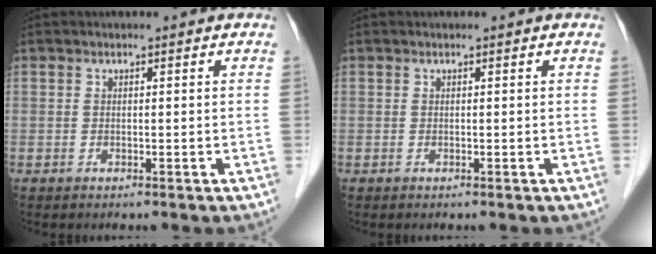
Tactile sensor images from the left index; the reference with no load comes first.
{"total": 0.0}